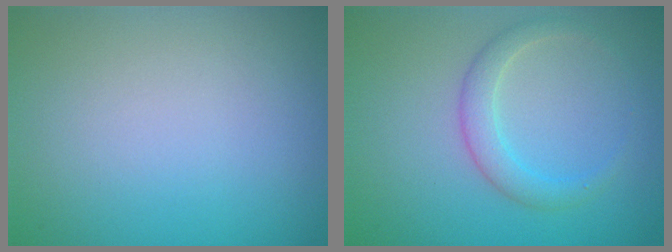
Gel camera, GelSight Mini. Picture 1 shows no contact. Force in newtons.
{"total": 2.3, "press": 2.3, "slide": 0.1}